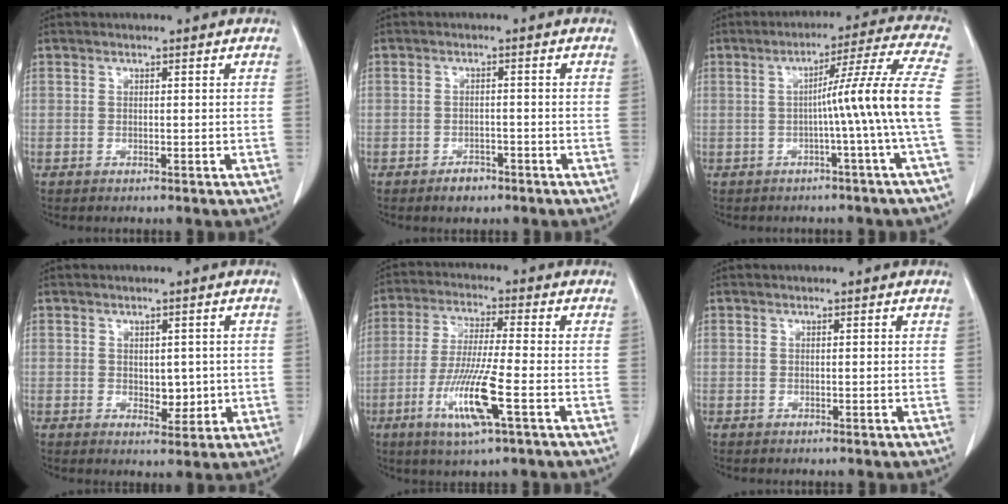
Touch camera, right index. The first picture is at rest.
{"total": 2.5, "force": [-1.8, 1.5, 0.9], "torque": [-0.012, 0.004, -0.021]}
{"total": 11.1, "force": [-1.6, -2.8, 10.7], "torque": [-0.143, 0.015, -0.022]}
{"total": 3.3, "force": [0.0, 2.1, 2.6], "torque": [-0.031, -0.003, 0.010]}
{"total": 10.8, "force": [-4.1, 0.2, 10.0], "torque": [-0.200, -0.019, -0.077]}
{"total": 0.0}